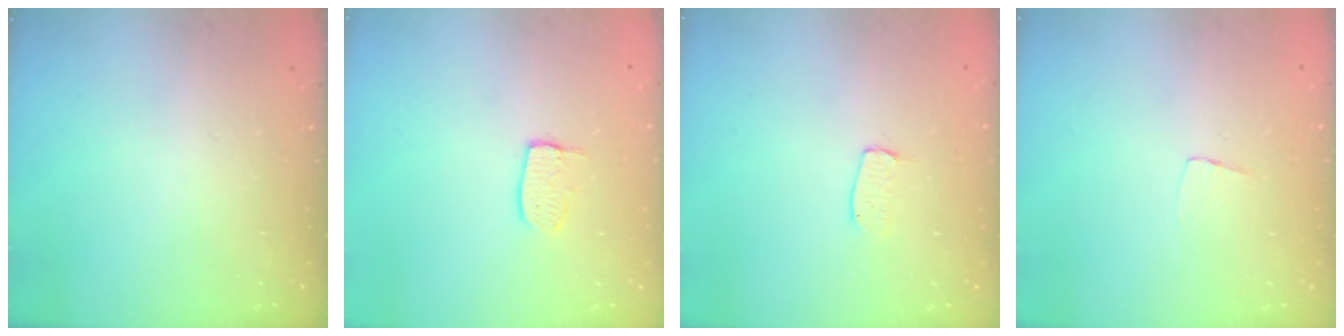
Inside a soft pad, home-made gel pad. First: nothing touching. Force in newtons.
{"total": 6.0, "press": 6.0, "slide": 0.3}
{"total": 4.5, "press": 4.5, "slide": 0.2}
{"total": 3.3, "press": 3.3, "slide": 0.2}